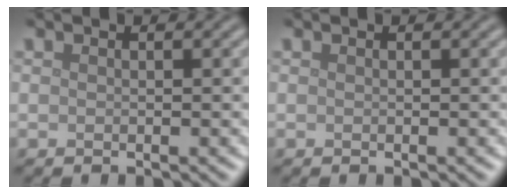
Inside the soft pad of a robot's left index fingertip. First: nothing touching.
{"total": 0.0}